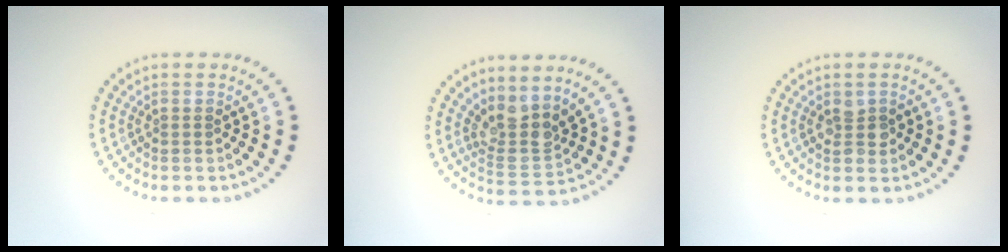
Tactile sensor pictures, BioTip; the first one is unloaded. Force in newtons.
{"total": 3.4, "press": 2.6, "slide": 2.2}
{"total": 1.8, "press": 1.7, "slide": 0.2}